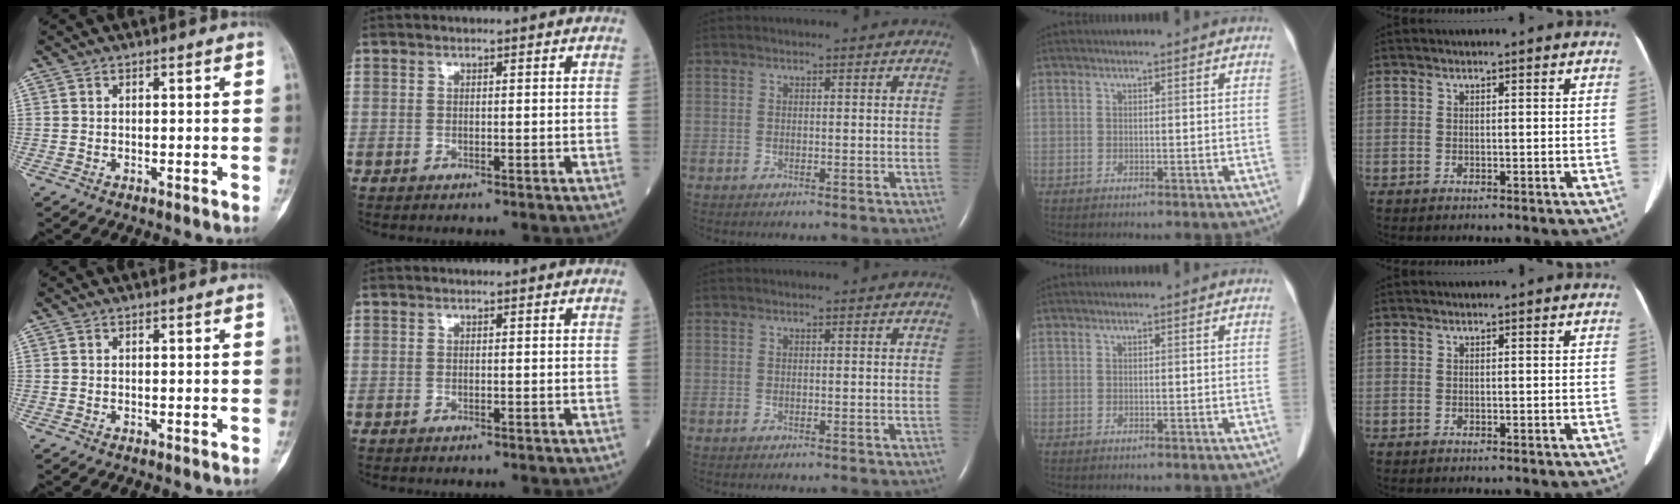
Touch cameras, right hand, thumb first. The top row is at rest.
{}